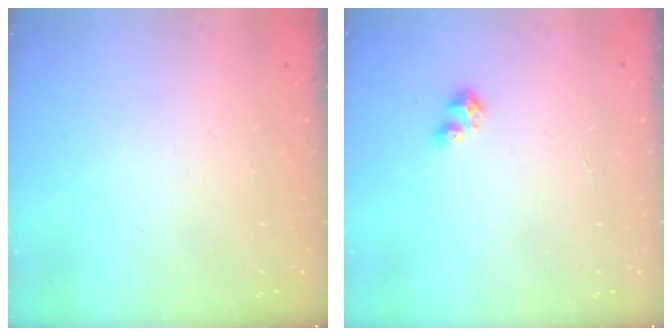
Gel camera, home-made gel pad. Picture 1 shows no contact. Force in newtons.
{"total": 3.0, "press": 2.9, "slide": 0.3}